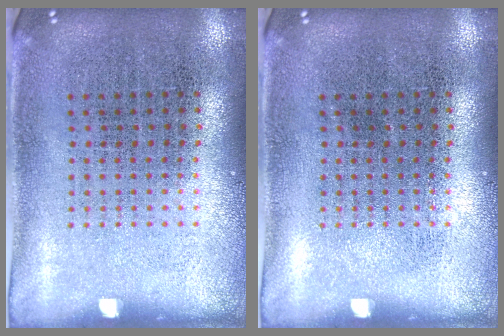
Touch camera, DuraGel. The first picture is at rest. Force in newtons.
{"total": 0.0}